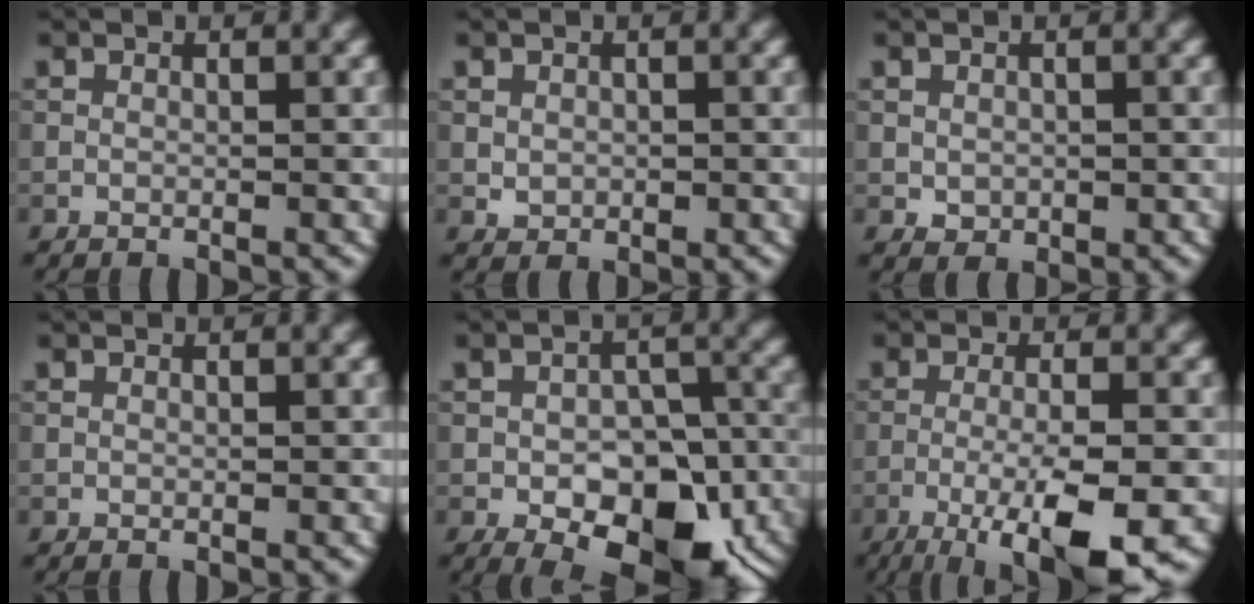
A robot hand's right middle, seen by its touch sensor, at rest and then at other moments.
{"total": 1.2, "force": [0.1, 1.1, 0.5], "torque": [-0.009, -0.003, 0.003]}
{"total": 1.6, "force": [-0.1, 1.3, 0.8], "torque": [-0.014, -0.005, 0.002]}
{"total": 0.0}
{"total": 11.2, "force": [-4.4, 6.4, 8.1], "torque": [-0.120, -0.017, -0.053]}
{"total": 9.4, "force": [-4.6, 2.2, 7.9], "torque": [-0.128, -0.006, -0.077]}